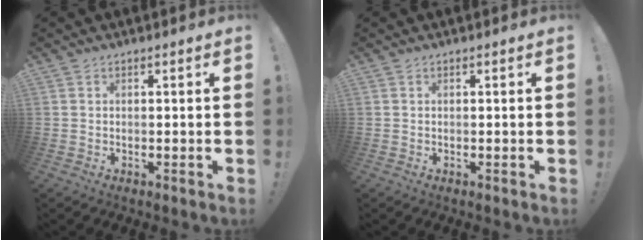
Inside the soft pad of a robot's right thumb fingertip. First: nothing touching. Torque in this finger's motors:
{"motor_torque": [0.00, 0.00, 0.00, 0.00, 0.00]}